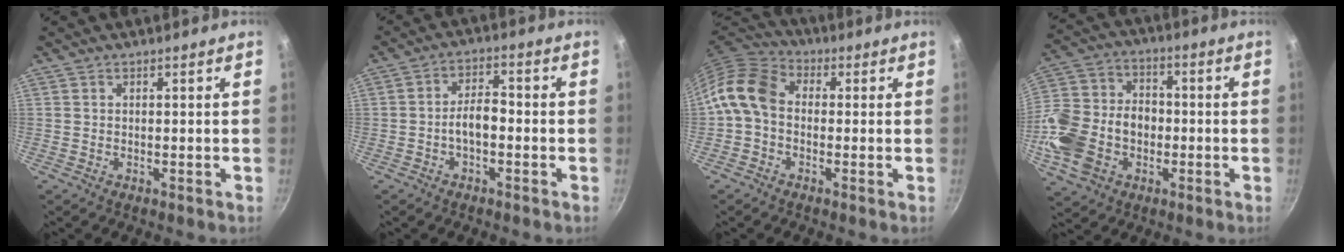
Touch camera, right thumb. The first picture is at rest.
{"total": 5.0, "force": [-1.6, 2.5, 4.0], "torque": [-0.059, 0.028, -0.032]}
{"total": 9.4, "force": [-0.7, 7.1, 6.2], "torque": [-0.107, 0.032, -0.034]}
{"total": 18.5, "force": [-4.6, 14.0, 11.3], "torque": [-0.229, 0.041, -0.084]}